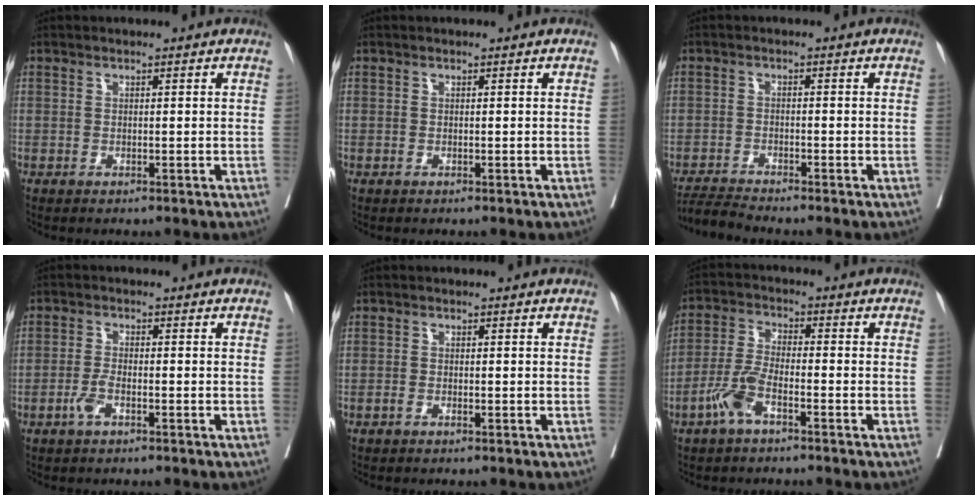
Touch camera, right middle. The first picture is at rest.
{"total": 0.0}
{"total": 3.4, "force": [-3.1, -1.2, 0.1], "torque": [-0.009, -0.020, -0.061]}
{"total": 2.6, "force": [-1.4, 0.7, 2.1], "torque": [-0.047, 0.000, -0.030]}
{"total": 0.8, "force": [-0.5, 0.3, 0.6], "torque": [-0.010, 0.001, -0.009]}
{"total": 5.7, "force": [-3.3, 1.6, 4.5], "torque": [-0.106, 0.000, -0.069]}